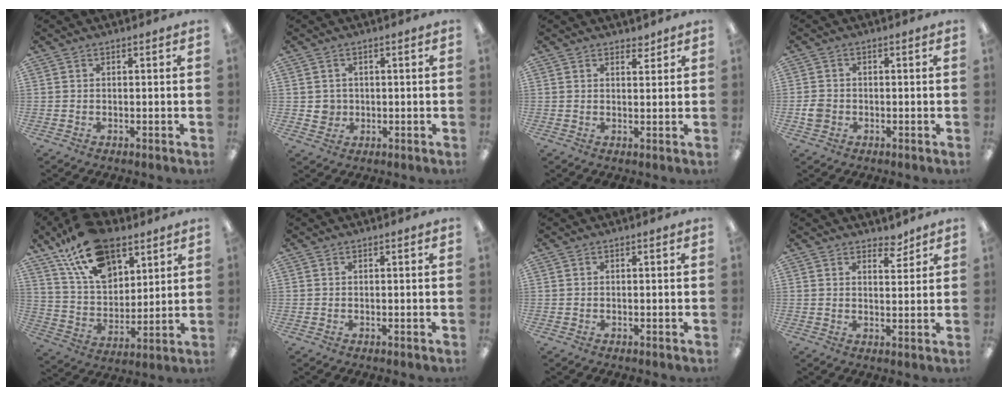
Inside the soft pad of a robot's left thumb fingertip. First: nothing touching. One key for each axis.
{"total": 3.0, "fx": 0.4, "fy": 2.9, "fz": 0.4, "tx": -0.006, "ty": 0.001, "tz": 0.006}
{"total": 2.5, "fx": 2.2, "fy": 1.0, "fz": 0.7, "tx": 0.009, "ty": -0.014, "tz": 0.036}
{"total": 3.1, "fx": -0.6, "fy": 2.7, "fz": 1.4, "tx": -0.023, "ty": 0.007, "tz": -0.010}
{"total": 19.4, "fx": 12.4, "fy": 10.5, "fz": 10.6, "tx": -0.195, "ty": -0.048, "tz": 0.227}
{"total": 0.0}
{"total": 0.0}
{"total": 4.4, "fx": 3.8, "fy": 1.9, "fz": 1.1, "tx": 0.002, "ty": -0.026, "tz": 0.064}